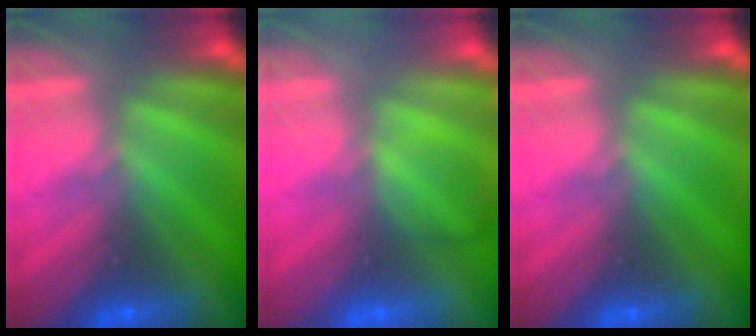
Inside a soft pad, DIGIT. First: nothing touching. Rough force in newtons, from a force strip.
{"total": 2.1}
{"total": 0.0}